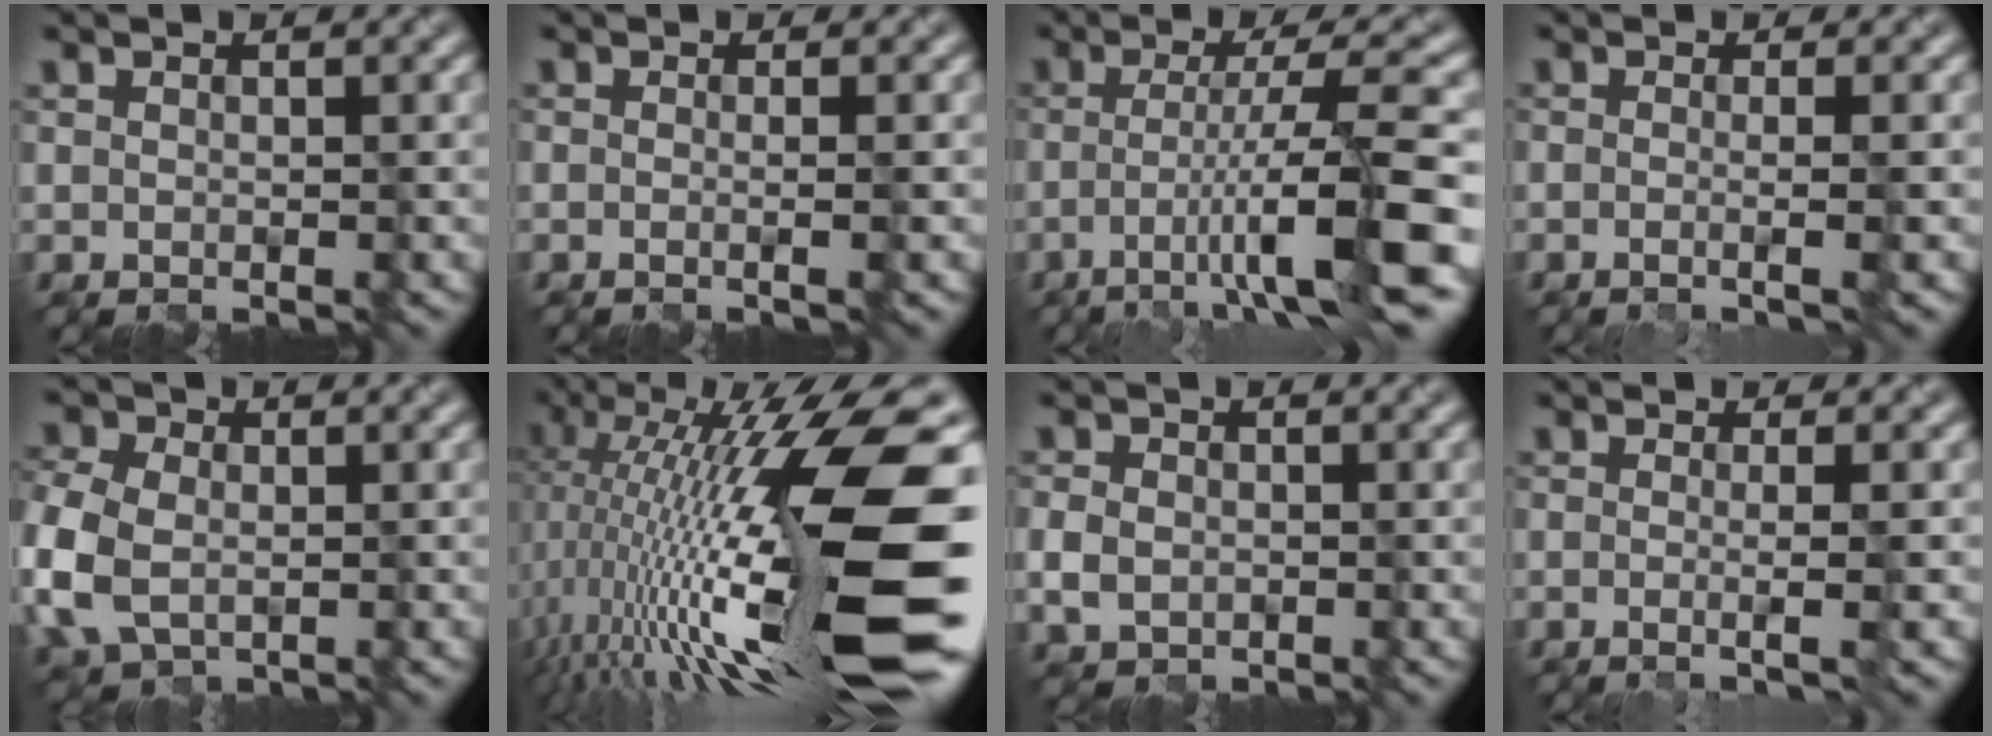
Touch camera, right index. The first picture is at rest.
{"total": 2.6, "force": [0.0, 1.3, 2.2], "torque": [-0.001, 0.002, -0.026]}
{"total": 8.9, "force": [-2.9, 1.0, 8.4], "torque": [-0.124, 0.005, -0.052]}
{"total": 3.2, "force": [-0.3, 1.5, 2.9], "torque": [-0.006, 0.002, -0.028]}
{"total": 8.5, "force": [-1.4, 6.3, 5.5], "torque": [-0.162, -0.015, -0.023]}
{"total": 18.0, "force": [-1.2, 4.6, 17.4], "torque": [-0.302, 0.017, -0.029]}
{"total": 2.6, "force": [-0.6, 2.1, 1.3], "torque": [-0.030, -0.005, -0.010]}
{"total": 3.1, "force": [-0.4, 1.0, 2.8], "torque": [-0.026, 0.000, -0.021]}